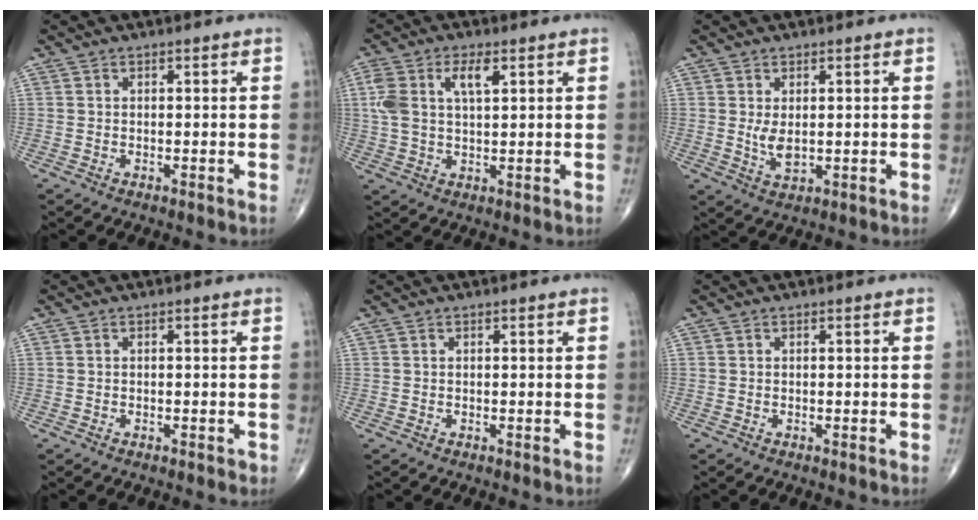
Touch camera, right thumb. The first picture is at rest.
{"total": 7.8, "force": [2.7, 3.6, 6.4], "torque": [-0.142, 0.010, 0.053]}
{"total": 3.5, "force": [0.4, 1.6, 3.0], "torque": [-0.053, -0.011, 0.016]}
{"total": 0.5, "force": [-0.3, 0.3, 0.4], "torque": [-0.003, 0.001, -0.004]}
{"total": 0.0}
{"total": 0.0}